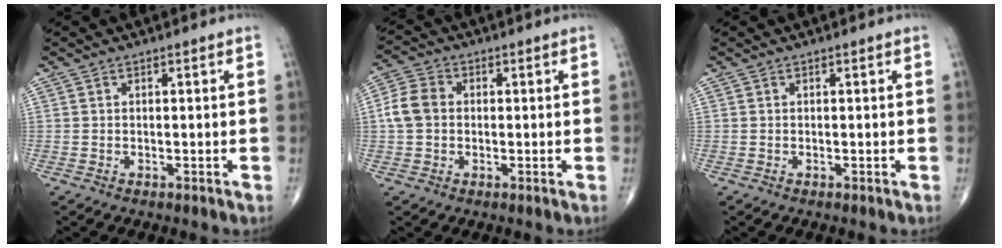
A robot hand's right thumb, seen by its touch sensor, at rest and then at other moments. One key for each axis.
{"total": 6.0, "fx": 0.1, "fy": 4.7, "fz": 3.7, "tx": -0.073, "ty": 0.016, "tz": -0.005}
{"total": 0.0}